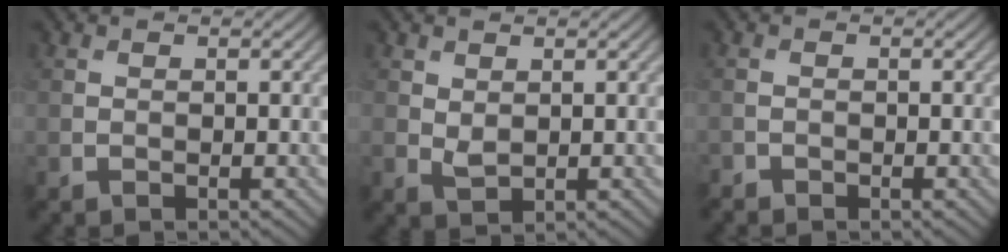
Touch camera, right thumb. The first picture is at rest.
{"total": 1.7, "force": [0.8, 1.1, 1.0], "torque": [-0.026, -0.005, 0.017]}
{"total": 0.8, "force": [-0.8, 0.3, 0.0], "torque": [0.000, -0.003, -0.018]}